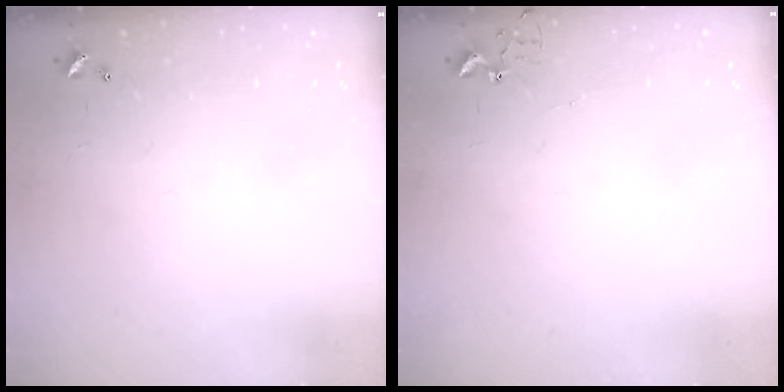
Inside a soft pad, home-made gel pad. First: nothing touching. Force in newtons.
{"total": 4.2, "press": 4.2, "slide": 0.4}